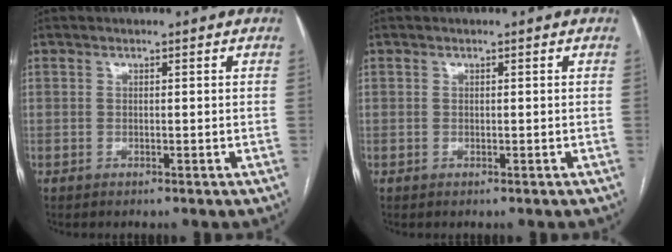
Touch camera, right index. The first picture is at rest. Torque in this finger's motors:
{"motor_torque": [0.01, -0.02, 0.00, 0.01]}